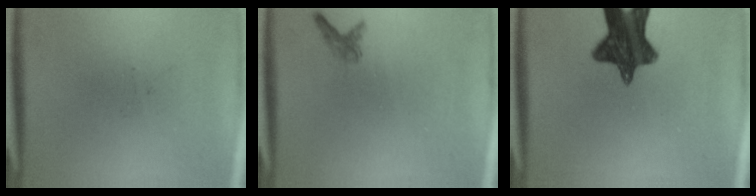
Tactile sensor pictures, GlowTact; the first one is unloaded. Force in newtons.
{"total": 1.1}
{"total": 11.6}